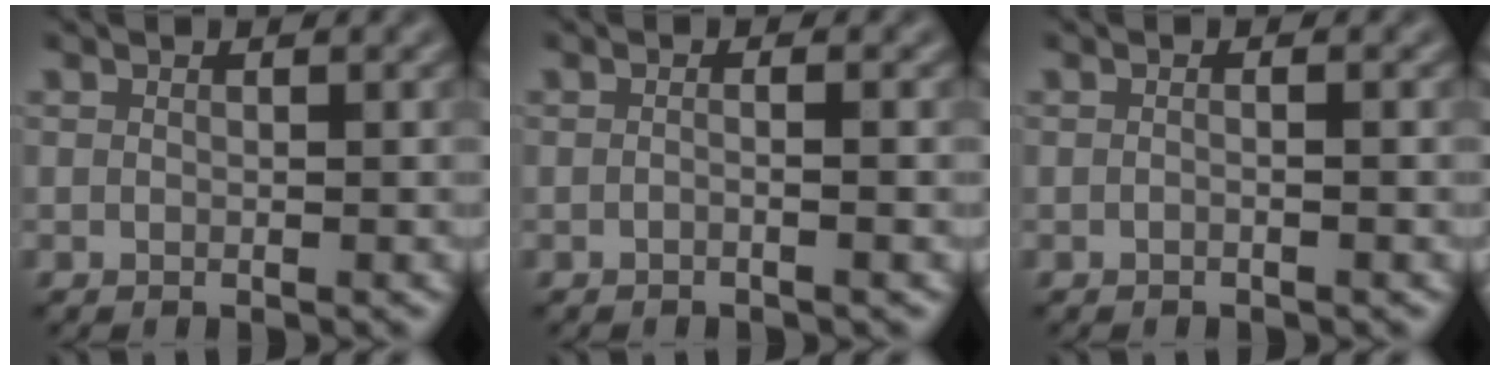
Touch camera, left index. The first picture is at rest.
{"total": 1.4, "force": [-0.3, 0.5, 1.3], "torque": [-0.010, -0.010, -0.013]}
{"total": 0.8, "force": [-0.2, 0.2, 0.7], "torque": [-0.014, -0.008, -0.006]}